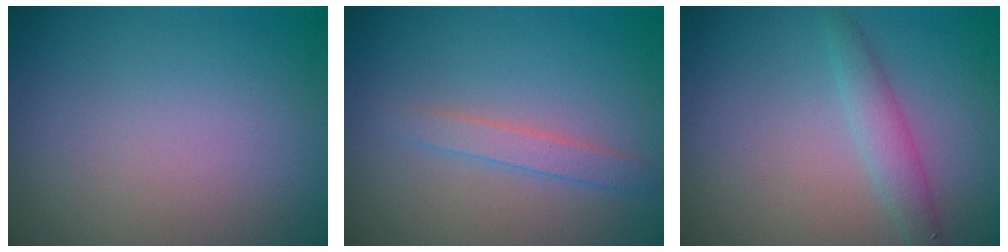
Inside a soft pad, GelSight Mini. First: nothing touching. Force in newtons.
{"total": 1.5, "press": 1.5, "slide": 0.1}
{"total": 2.0, "press": 2.0, "slide": 0.0}